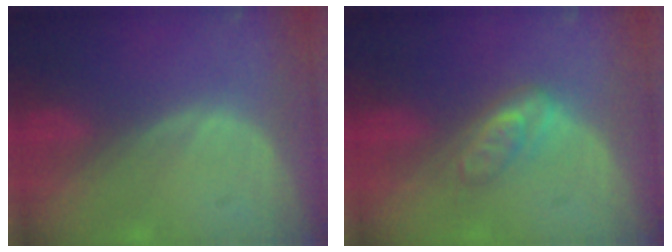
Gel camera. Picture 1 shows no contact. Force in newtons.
{"total": 4.8, "press": 4.2, "slide": 2.3}